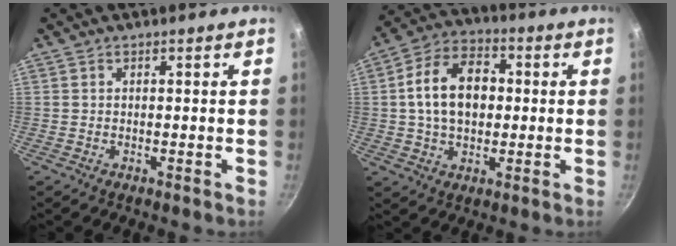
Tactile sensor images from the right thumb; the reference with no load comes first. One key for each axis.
{"total": 13.5, "fx": 1.0, "fy": 9.3, "fz": 9.8, "tx": -0.138, "ty": 0.023, "tz": 0.006}